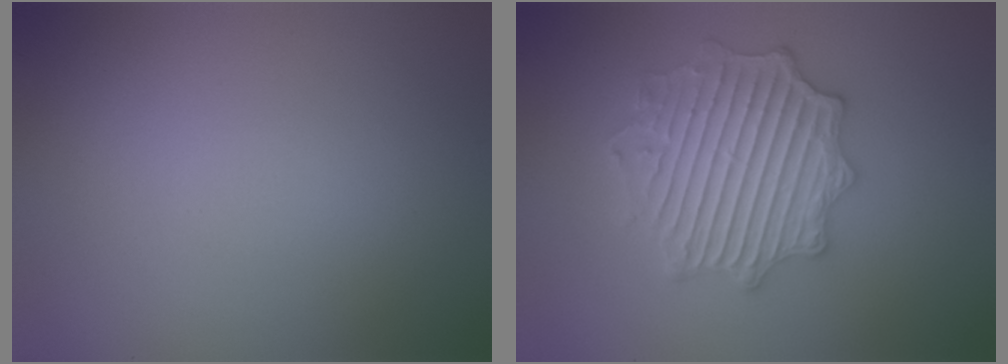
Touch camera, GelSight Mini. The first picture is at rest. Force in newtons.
{"total": 5.2, "press": 5.1, "slide": 0.9}